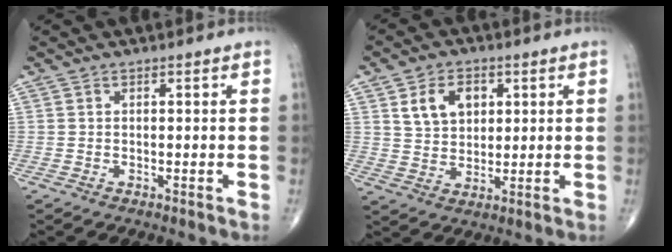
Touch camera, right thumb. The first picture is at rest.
{"total": 7.9, "force": [2.9, 5.6, 4.8], "torque": [-0.055, -0.014, 0.055]}